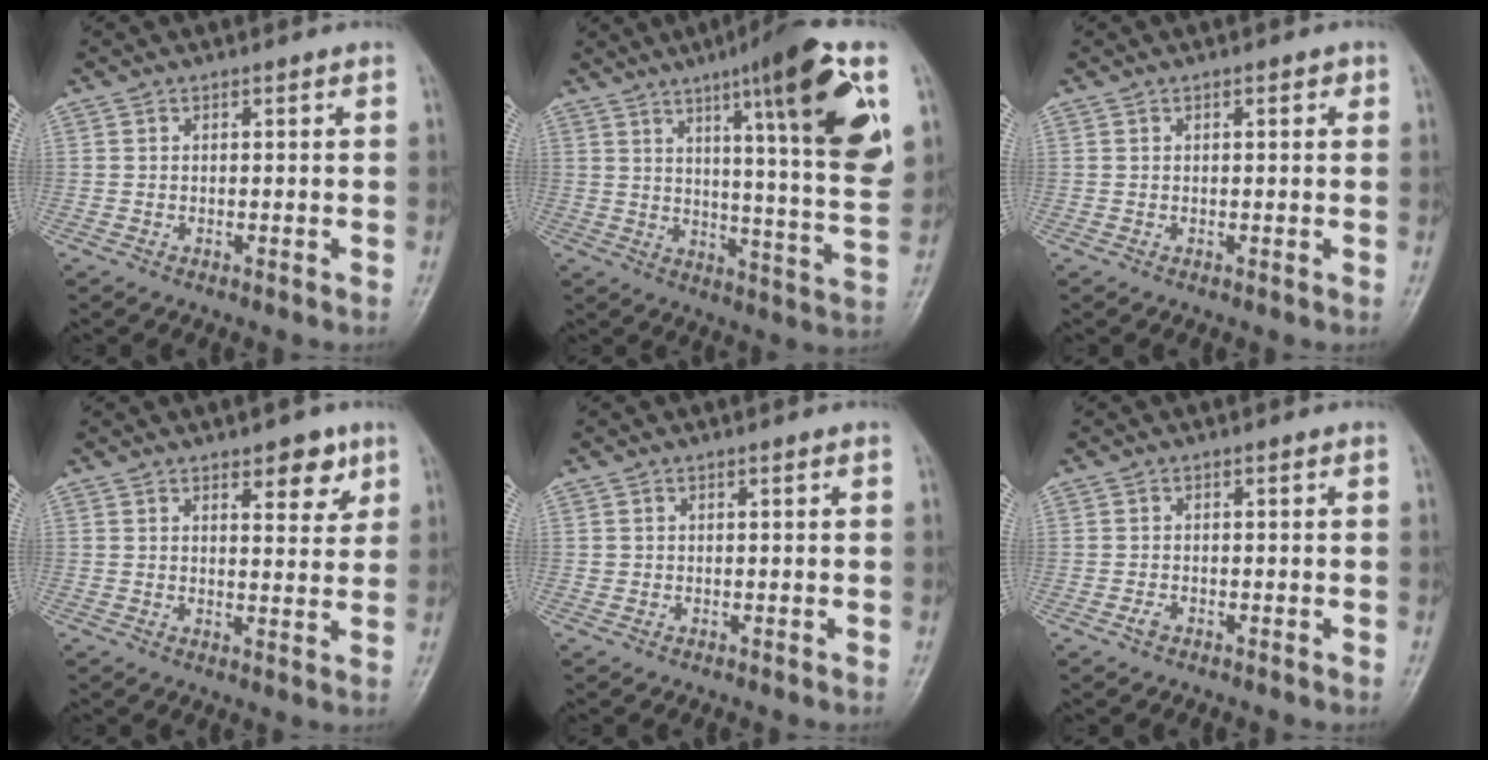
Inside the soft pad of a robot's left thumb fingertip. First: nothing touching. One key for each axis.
{"total": 22.0, "fx": 9.8, "fy": 2.6, "fz": 19.5, "tx": -0.252, "ty": -0.038, "tz": 0.137}
{"total": 1.5, "fx": 0.6, "fy": 0.6, "fz": 1.3, "tx": -0.015, "ty": 0.002, "tz": 0.005}
{"total": 3.9, "fx": 1.8, "fy": 2.0, "fz": 2.8, "tx": -0.015, "ty": -0.004, "tz": 0.019}
{"total": 0.5, "fx": 0.0, "fy": 0.5, "fz": 0.2, "tx": -0.002, "ty": 0.005, "tz": 0.003}
{"total": 1.1, "fx": -0.7, "fy": 0.6, "fz": 0.6, "tx": -0.014, "ty": 0.003, "tz": -0.013}